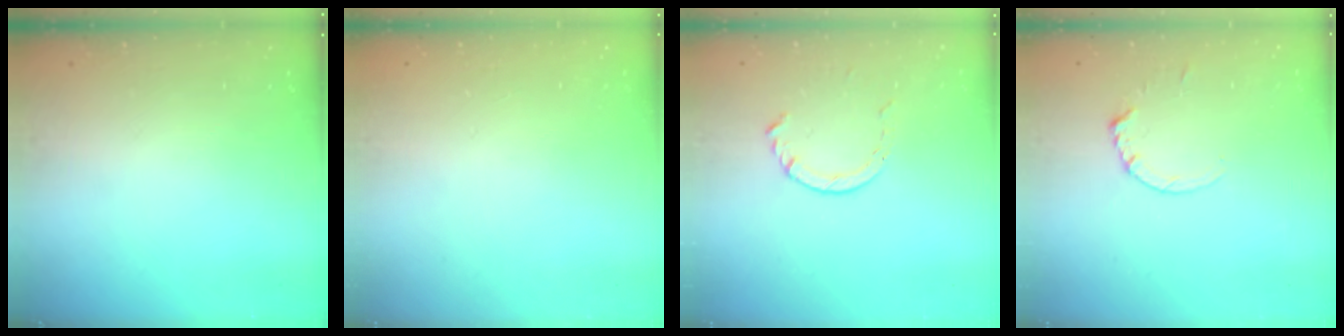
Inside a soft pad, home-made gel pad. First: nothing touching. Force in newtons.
{"total": 2.5, "press": 2.5, "slide": 0.2}
{"total": 3.5, "press": 3.5, "slide": 0.4}
{"total": 1.8, "press": 1.7, "slide": 0.2}